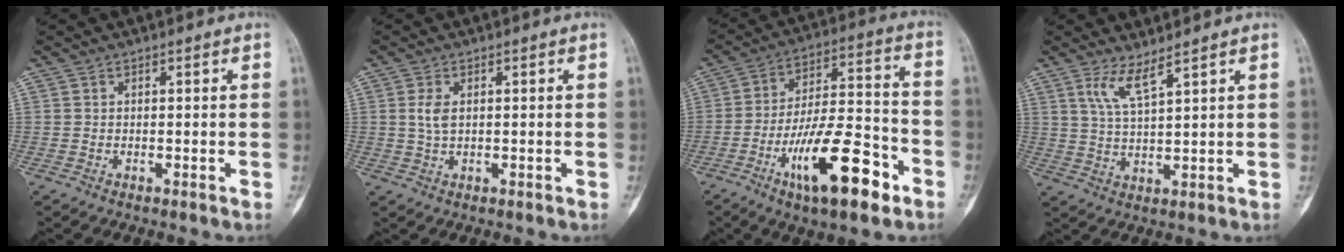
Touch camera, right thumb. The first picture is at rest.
{"total": 2.8, "force": [0.5, 1.6, 2.3], "torque": [-0.046, 0.002, 0.010]}
{"total": 18.8, "force": [-8.9, 6.2, 15.3], "torque": [-0.249, 0.055, -0.143]}
{"total": 4.6, "force": [3.2, 0.4, 3.3], "torque": [-0.070, -0.033, 0.070]}